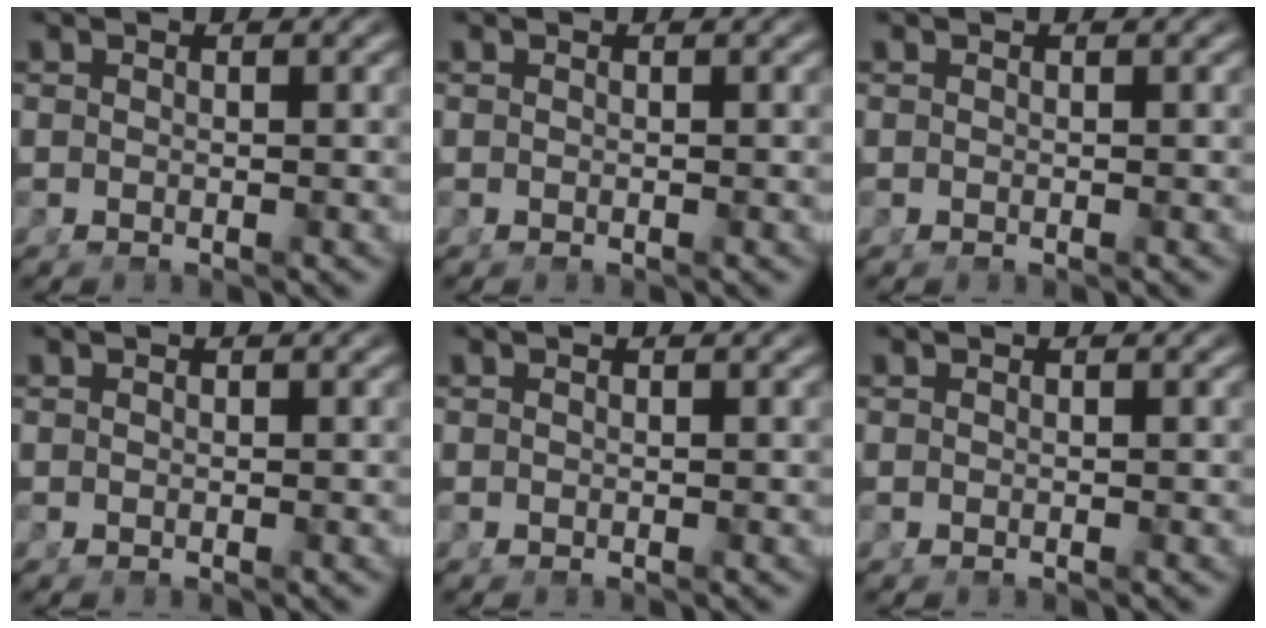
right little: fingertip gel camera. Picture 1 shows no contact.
{"total": 0.0}
{"total": 0.0}
{"total": 0.0}
{"total": 0.0}
{"total": 0.0}